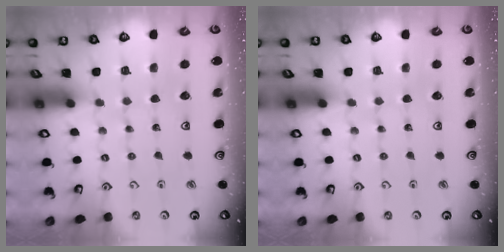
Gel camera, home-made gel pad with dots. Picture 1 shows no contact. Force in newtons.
{"total": 0.0}